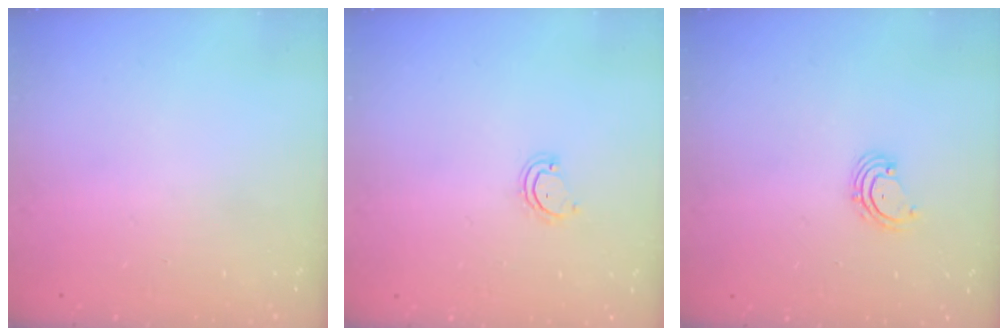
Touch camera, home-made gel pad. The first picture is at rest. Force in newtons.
{"total": 2.9, "press": 2.9, "slide": 0.3}
{"total": 2.5, "press": 2.4, "slide": 0.4}